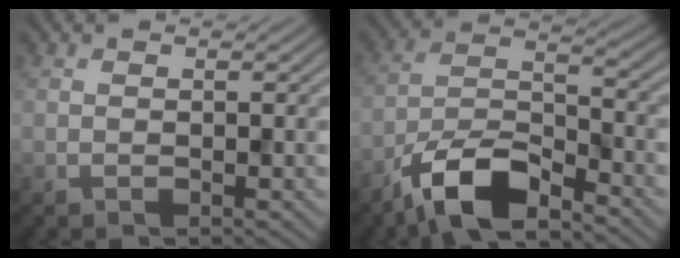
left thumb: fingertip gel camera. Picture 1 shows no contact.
{"total": 9.3, "force": [-6.6, 2.8, 6.0], "torque": [-0.109, 0.000, -0.141]}